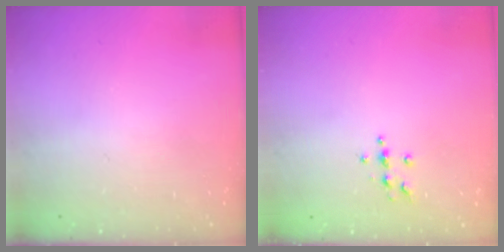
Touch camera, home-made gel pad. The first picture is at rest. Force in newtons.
{"total": 3.9, "press": 3.8, "slide": 0.5}